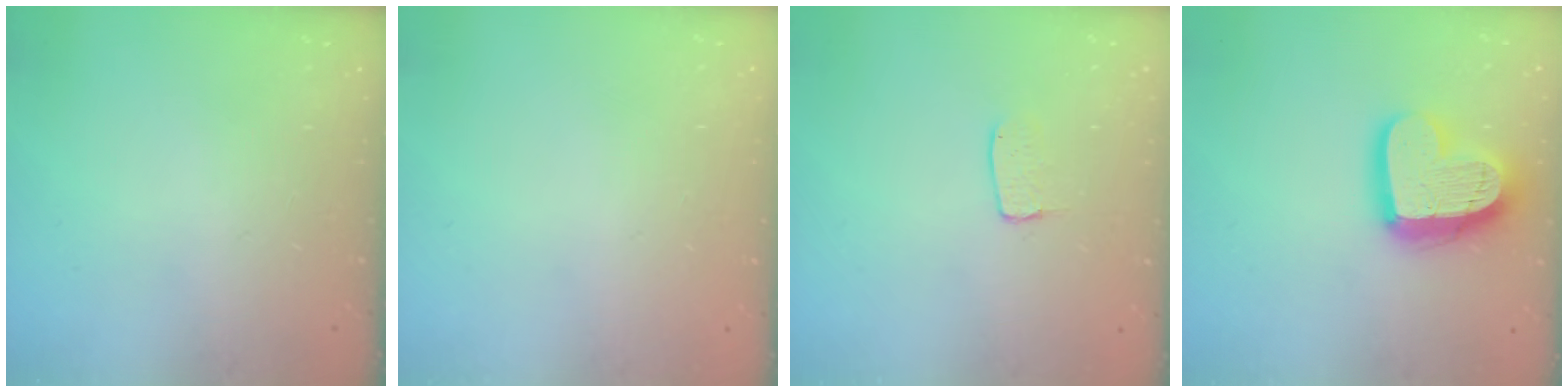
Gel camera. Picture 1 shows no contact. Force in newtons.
{"total": 0.0}
{"total": 4.8, "press": 4.8, "slide": 0.3}
{"total": 21.4, "press": 21.3, "slide": 2.1}